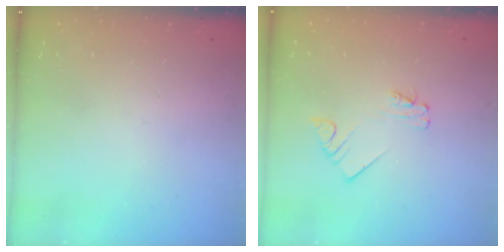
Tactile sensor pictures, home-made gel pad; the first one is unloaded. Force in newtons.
{"total": 2.0, "press": 2.0, "slide": 0.3}